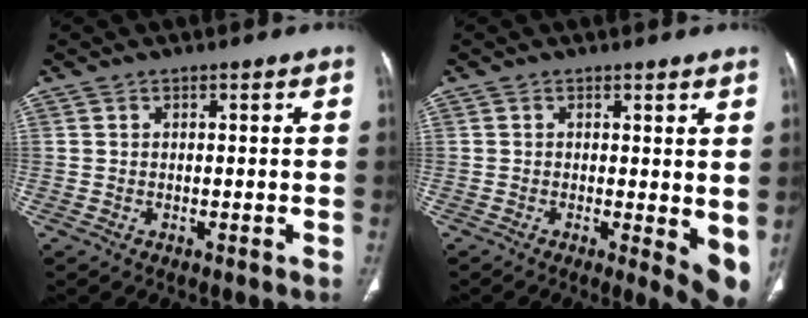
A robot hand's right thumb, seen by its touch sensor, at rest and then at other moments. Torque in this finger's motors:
{"motor_torque": [-0.12, 0.97, 0.00, 0.00, 0.00]}